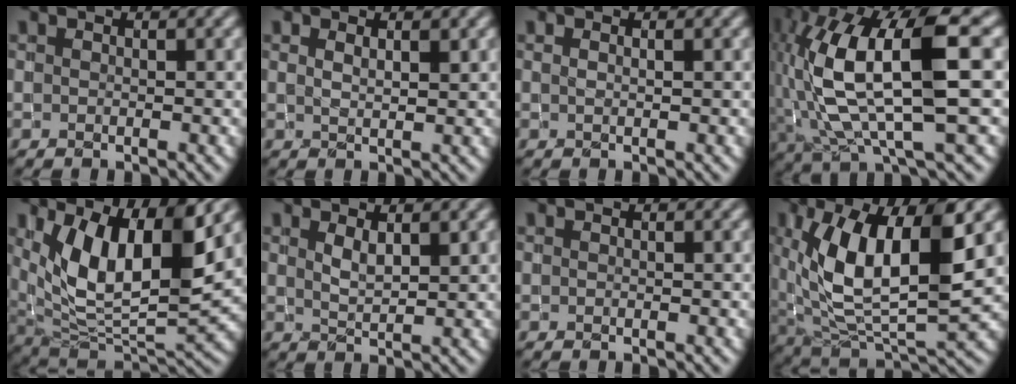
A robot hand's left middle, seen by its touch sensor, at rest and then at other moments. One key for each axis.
{"total": 1.5, "fx": 0.8, "fy": 0.5, "fz": 1.1, "tx": -0.009, "ty": -0.002, "tz": 0.016}
{"total": 0.9, "fx": 0.4, "fy": 0.5, "fz": 0.7, "tx": 0.000, "ty": -0.008, "tz": -0.001}
{"total": 12.7, "fx": 0.9, "fy": 4.0, "fz": 12.1, "tx": -0.239, "ty": 0.002, "tz": 0.018}
{"total": 10.5, "fx": 3.7, "fy": 4.2, "fz": 8.9, "tx": -0.162, "ty": -0.013, "tz": 0.071}
{"total": 1.7, "fx": 0.9, "fy": 0.6, "fz": 1.3, "tx": -0.024, "ty": -0.006, "tz": 0.020}
{"total": 0.0}
{"total": 11.8, "fx": 2.8, "fy": 5.2, "fz": 10.2, "tx": -0.178, "ty": -0.008, "tz": 0.053}